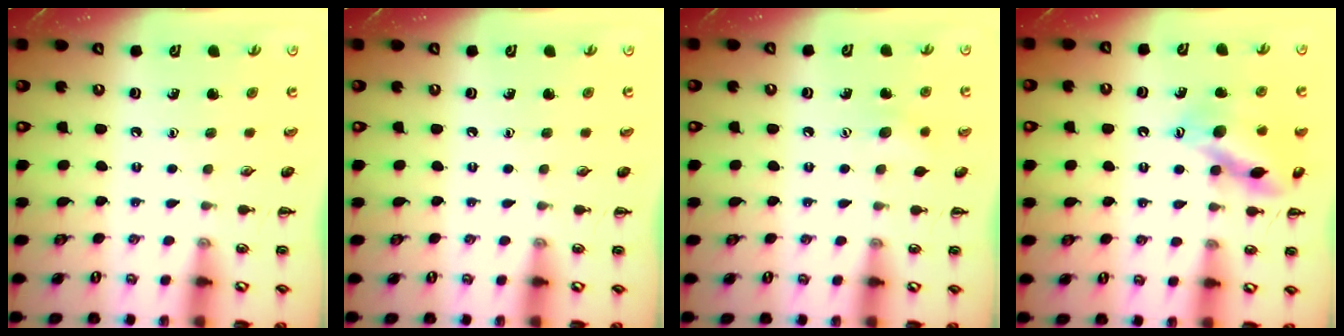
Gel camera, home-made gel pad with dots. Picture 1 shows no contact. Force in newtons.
{"total": 0.0}
{"total": 7.7, "press": 7.5, "slide": 1.6}
{"total": 14.7, "press": 14.6, "slide": 1.4}